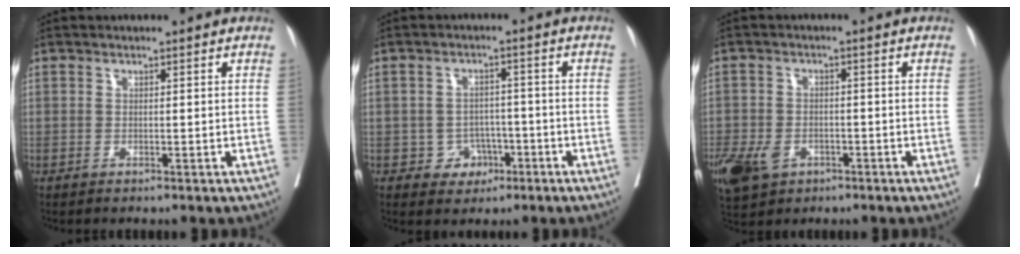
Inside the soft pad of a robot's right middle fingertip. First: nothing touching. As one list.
[{"total": 3.9, "force": [-1.7, 3.4, 1.0], "torque": [0.000, 0.012, -0.017]}, {"total": 9.3, "force": [-4.8, 6.7, 4.4], "torque": [-0.101, -0.001, -0.073]}]